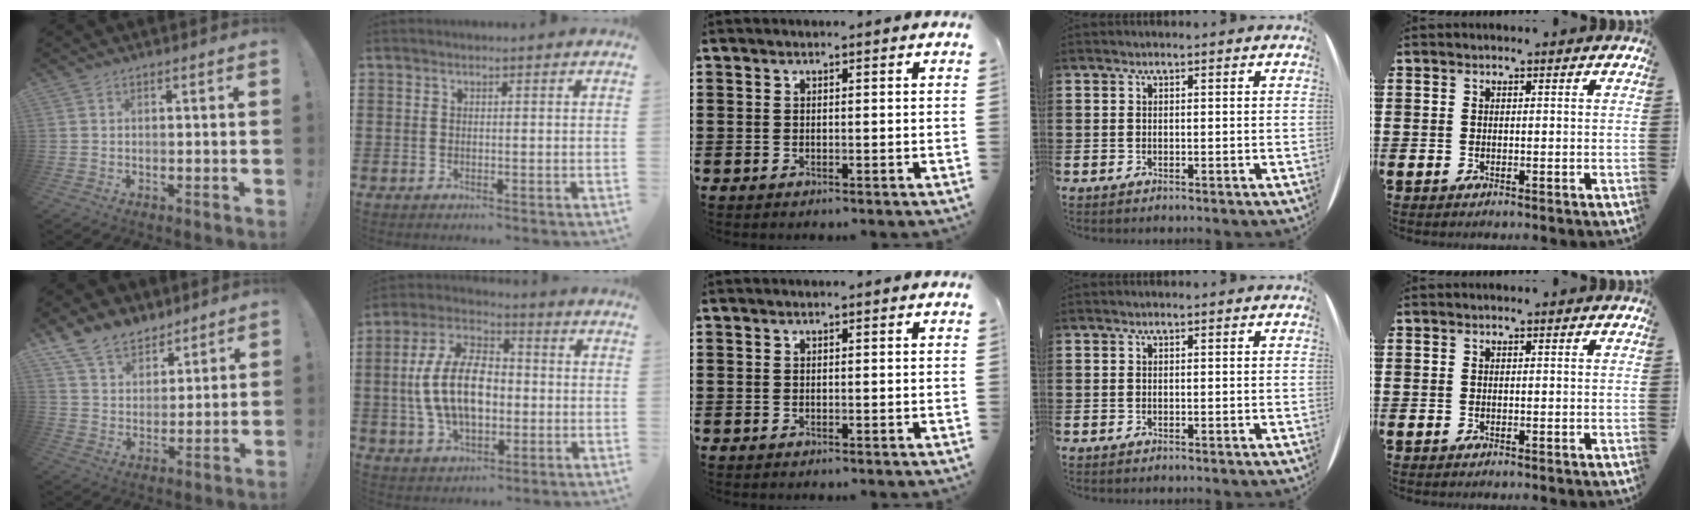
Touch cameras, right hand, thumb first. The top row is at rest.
{"thumb": {"total": 11.9, "force": [9.2, 6.9, 3.0], "torque": [-0.065, -0.064, 0.182]}, "index": {"total": 11.9, "force": [-0.7, 6.7, 9.8], "torque": [-0.225, 0.005, -0.018]}}